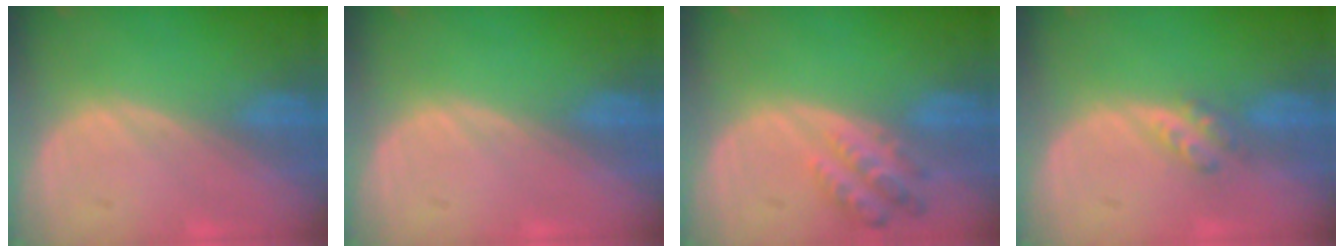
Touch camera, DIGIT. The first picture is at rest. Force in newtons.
{"total": 0.0}
{"total": 5.1, "press": 4.8, "slide": 1.7}
{"total": 2.9, "press": 2.5, "slide": 1.5}